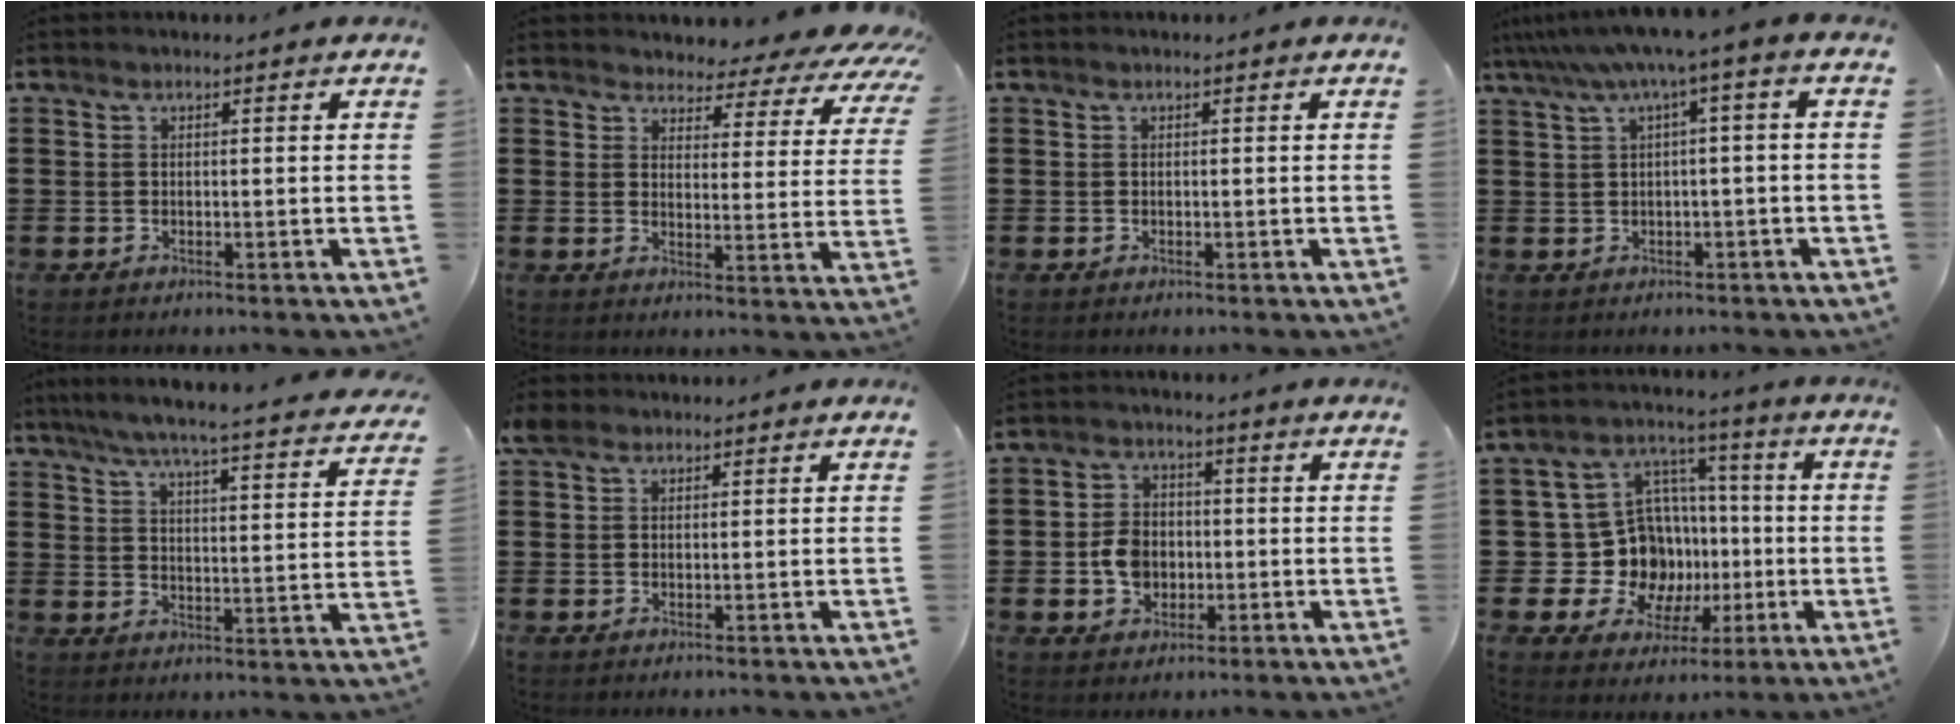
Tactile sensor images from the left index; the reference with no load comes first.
{"total": 3.5, "force": [3.2, 1.1, 0.7], "torque": [-0.029, -0.021, 0.050]}
{"total": 0.0}
{"total": 5.0, "force": [1.3, -0.3, 4.9], "torque": [-0.095, -0.014, 0.017]}
{"total": 5.5, "force": [4.7, -0.5, 2.7], "torque": [-0.073, -0.038, 0.074]}
{"total": 2.1, "force": [1.3, 1.3, 1.0], "torque": [-0.026, 0.007, 0.023]}
{"total": 5.3, "force": [-0.9, 4.3, 3.1], "torque": [-0.072, 0.008, -0.018]}
{"total": 13.3, "force": [-1.1, 12.1, 5.4], "torque": [-0.140, 0.001, -0.005]}